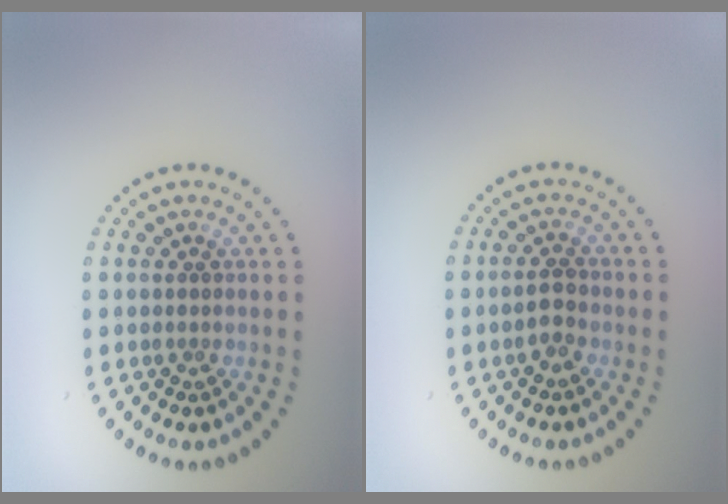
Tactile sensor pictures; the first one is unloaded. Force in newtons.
{"total": 1.9, "press": 1.8, "slide": 0.4}